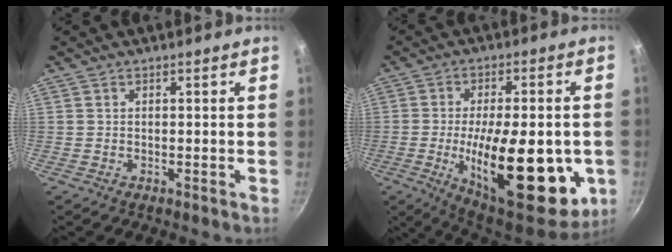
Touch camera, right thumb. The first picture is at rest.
{"total": 26.1, "force": [-5.3, 10.8, 23.2], "torque": [-0.316, -0.001, -0.065]}